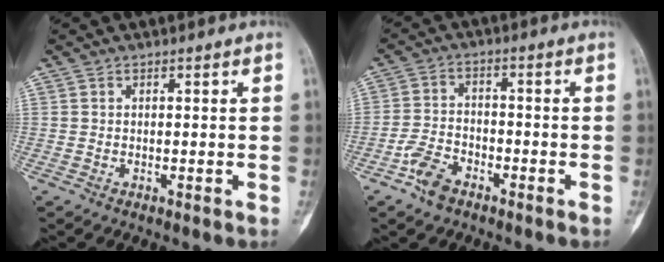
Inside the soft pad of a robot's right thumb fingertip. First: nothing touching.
{"total": 6.2, "force": [-3.9, 3.5, 3.3], "torque": [-0.062, 0.025, -0.074]}